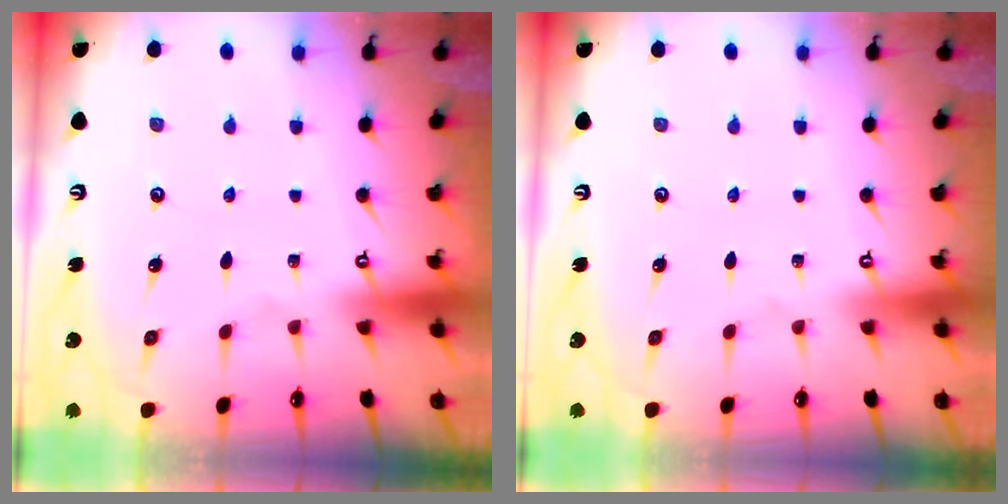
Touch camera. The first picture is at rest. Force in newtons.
{"total": 0.0}